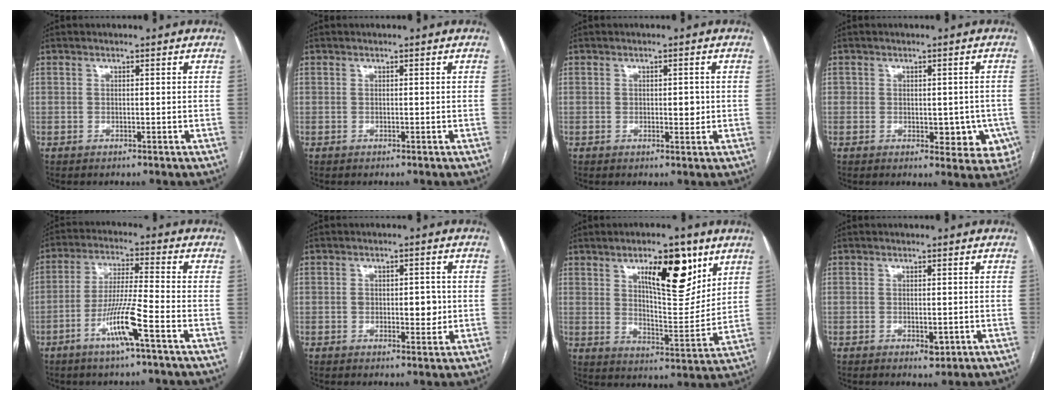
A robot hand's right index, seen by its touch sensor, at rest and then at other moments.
{"total": 0.0}
{"total": 2.1, "force": [0.0, 1.1, 1.8], "torque": [-0.023, 0.001, 0.002]}
{"total": 7.2, "force": [-1.4, 4.9, 5.2], "torque": [-0.036, 0.011, -0.009]}
{"total": 9.2, "force": [-4.5, -0.4, 8.1], "torque": [-0.157, -0.006, -0.087]}
{"total": 4.8, "force": [-0.2, 2.6, 4.0], "torque": [-0.053, 0.005, 0.001]}
{"total": 13.7, "force": [7.1, 4.2, 10.9], "torque": [-0.161, -0.003, 0.116]}
{"total": 2.0, "force": [-0.6, 1.0, 1.7], "torque": [-0.022, -0.002, -0.003]}